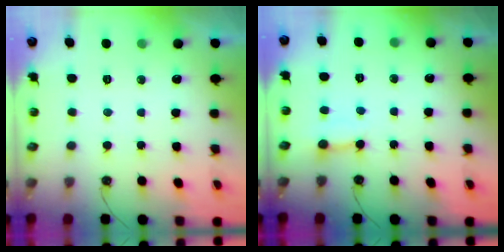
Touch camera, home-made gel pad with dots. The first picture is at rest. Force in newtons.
{"total": 2.8, "press": 2.7, "slide": 0.4}